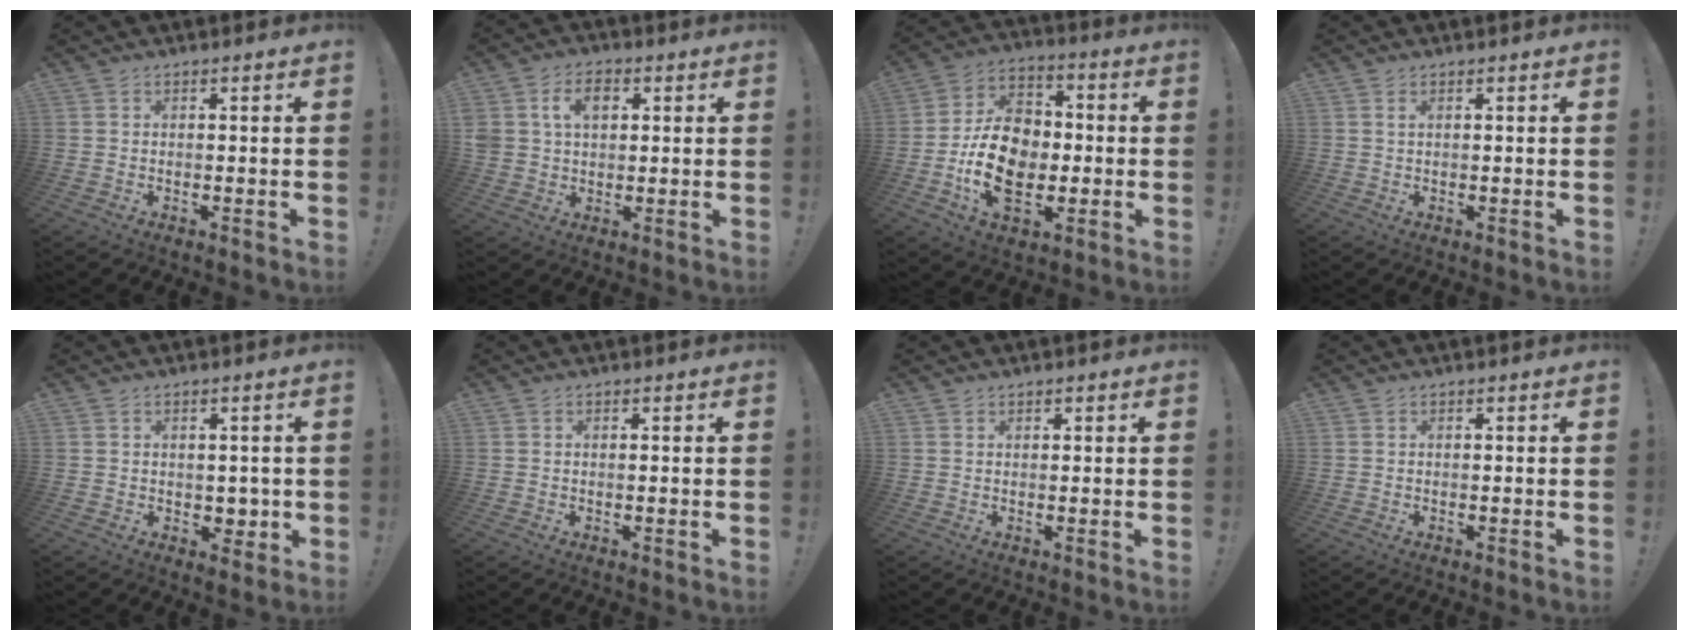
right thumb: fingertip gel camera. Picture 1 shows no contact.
{"total": 8.3, "force": [2.6, 6.1, 4.9], "torque": [-0.081, 0.004, 0.045]}
{"total": 17.9, "force": [-3.1, 13.0, 12.0], "torque": [-0.213, 0.018, -0.048]}
{"total": 1.0, "force": [0.5, 0.4, 0.7], "torque": [-0.011, 0.000, 0.007]}
{"total": 3.9, "force": [0.5, 3.5, 1.5], "torque": [-0.003, -0.007, 0.011]}
{"total": 0.0}
{"total": 0.8, "force": [0.6, 0.5, 0.1], "torque": [0.002, -0.002, 0.011]}
{"total": 0.0}